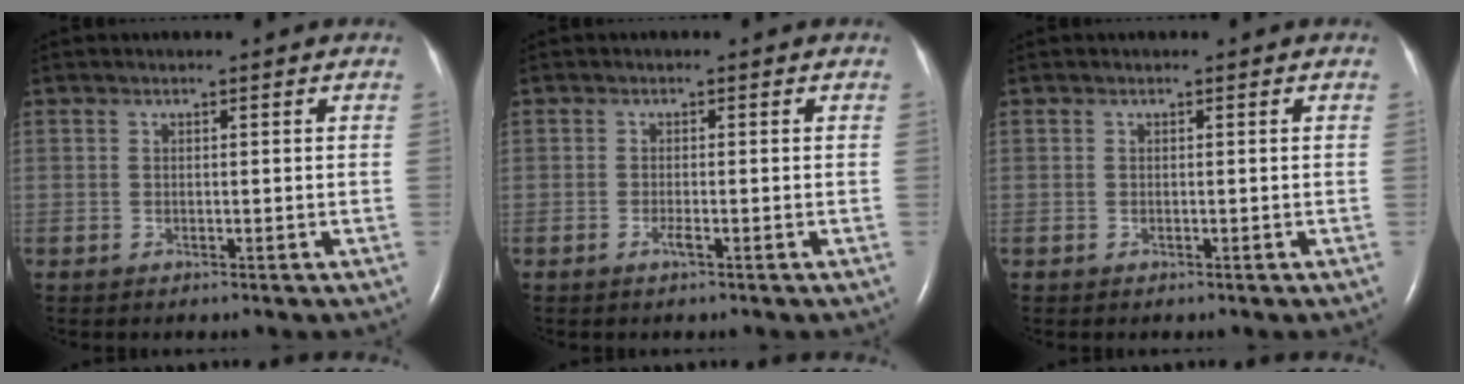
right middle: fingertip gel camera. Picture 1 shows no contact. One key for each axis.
{"total": 1.0, "fx": -0.6, "fy": 0.0, "fz": 0.9, "tx": -0.022, "ty": -0.001, "tz": -0.012}
{"total": 0.0}